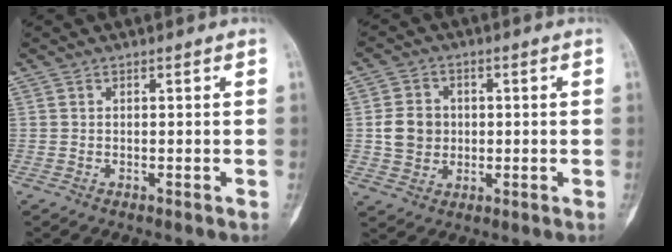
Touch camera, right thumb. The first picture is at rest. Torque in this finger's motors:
{"motor_torque": [0.23, 0.77, 0.30, -0.28, -0.01]}